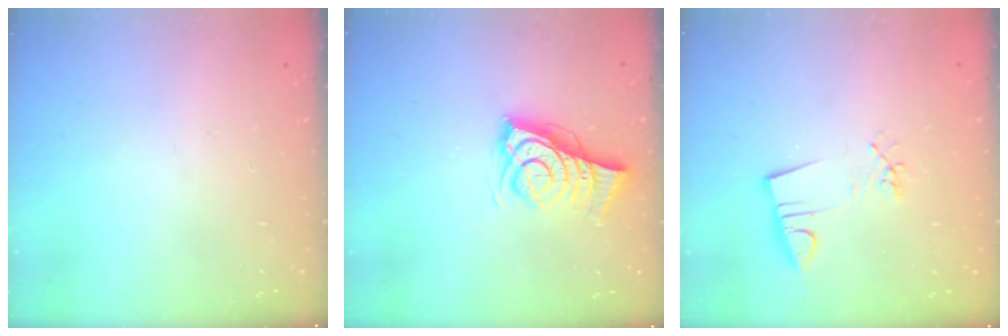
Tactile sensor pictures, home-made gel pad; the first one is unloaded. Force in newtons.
{"total": 8.8, "press": 8.6, "slide": 1.8}
{"total": 3.5, "press": 2.2, "slide": 2.7}